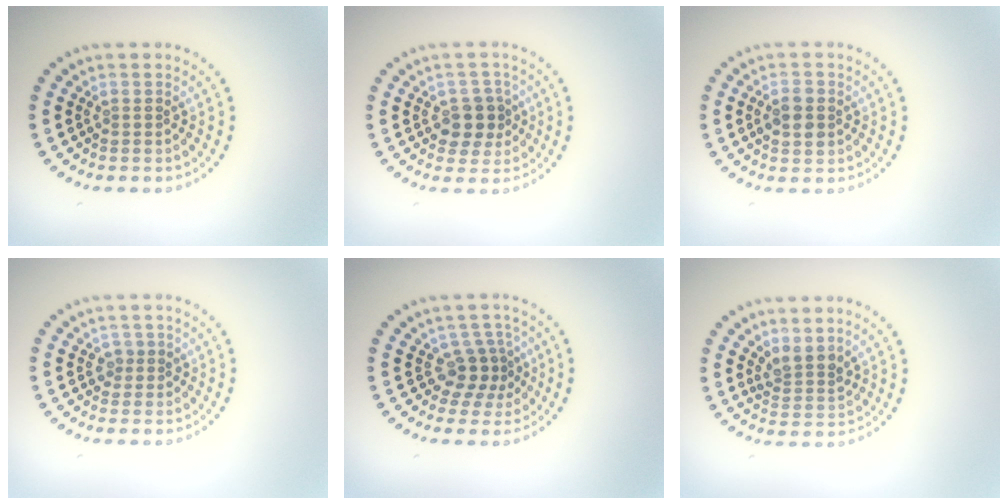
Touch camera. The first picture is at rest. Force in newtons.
{"total": 2.9, "press": 2.7, "slide": 1.0}
{"total": 2.6, "press": 2.6, "slide": 0.1}
{"total": 1.3, "press": 1.0, "slide": 0.7}
{"total": 2.9, "press": 2.3, "slide": 1.9}
{"total": 2.3, "press": 1.8, "slide": 1.4}